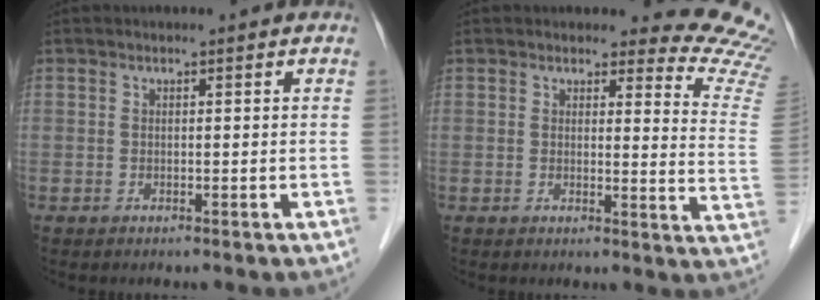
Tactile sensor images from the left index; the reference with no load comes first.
{"total": 10.6, "force": [10.5, 1.4, 1.2], "torque": [0.020, -0.112, 0.072]}